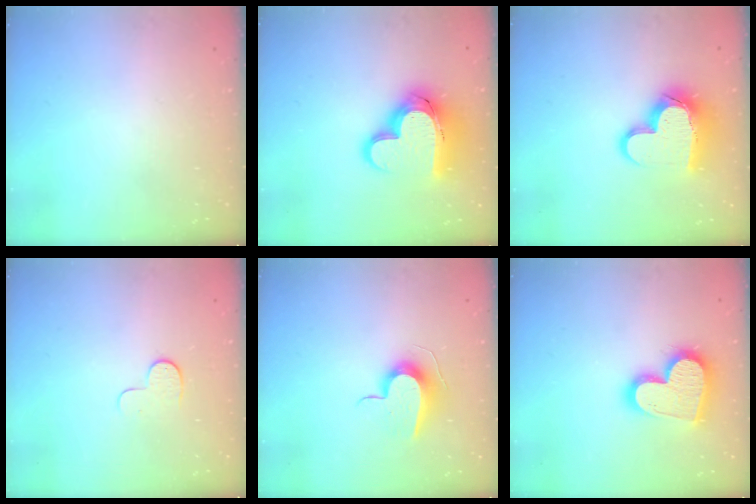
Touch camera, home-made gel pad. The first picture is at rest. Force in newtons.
{"total": 17.3, "press": 17.2, "slide": 1.8}
{"total": 15.4, "press": 15.4, "slide": 1.3}
{"total": 5.2, "press": 5.2, "slide": 0.5}
{"total": 10.5, "press": 10.5, "slide": 0.6}
{"total": 18.6, "press": 18.5, "slide": 1.7}